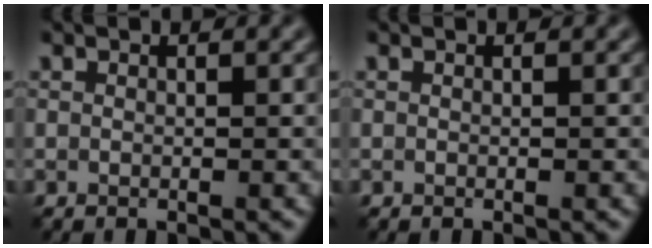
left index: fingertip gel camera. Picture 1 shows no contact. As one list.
[{"total": 0.0}]